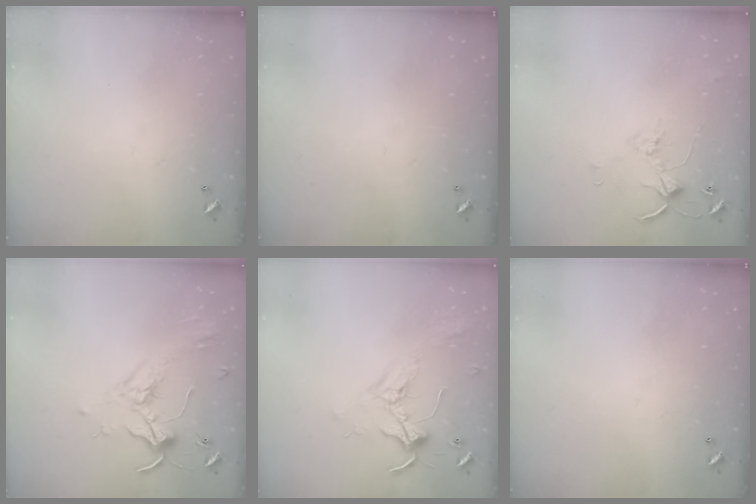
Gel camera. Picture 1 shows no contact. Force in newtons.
{"total": 0.0}
{"total": 2.8, "press": 2.8, "slide": 0.4}
{"total": 1.6, "press": 1.6, "slide": 0.4}
{"total": 2.1, "press": 2.1, "slide": 0.5}
{"total": 0.0}